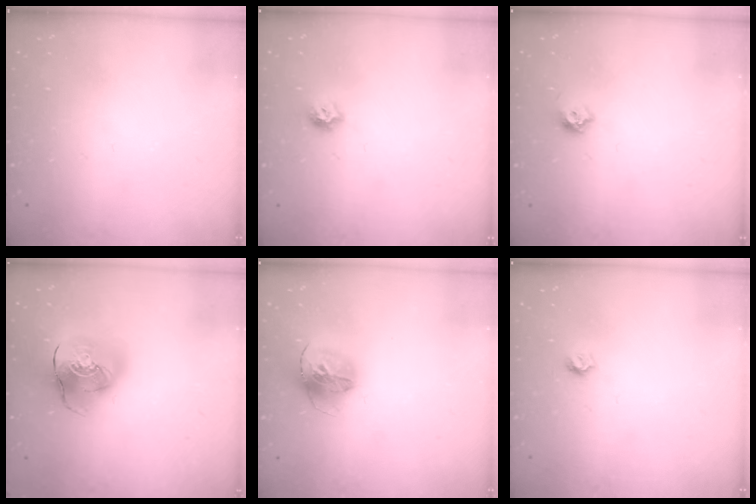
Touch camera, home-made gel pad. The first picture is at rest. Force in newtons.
{"total": 6.4, "press": 6.4, "slide": 0.8}
{"total": 6.0, "press": 5.9, "slide": 0.9}
{"total": 15.9, "press": 15.6, "slide": 2.7}
{"total": 15.1, "press": 15.0, "slide": 1.5}
{"total": 5.1, "press": 5.1, "slide": 0.4}